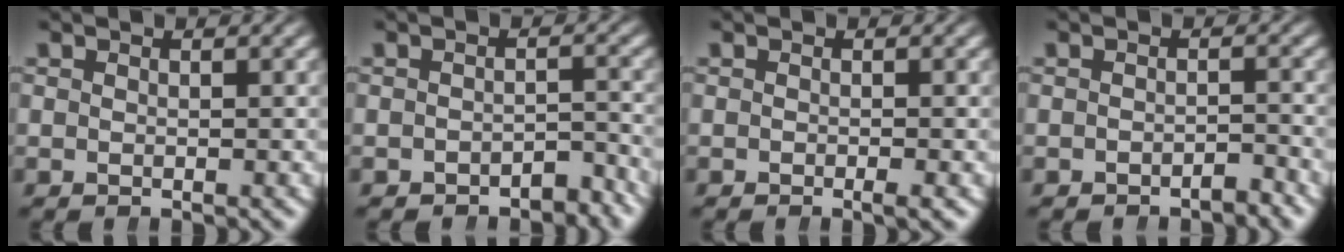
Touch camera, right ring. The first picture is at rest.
{"total": 2.8, "force": [-2.8, 0.5, 0.1], "torque": [0.020, -0.004, -0.046]}
{"total": 0.6, "force": [-0.4, -0.4, 0.3], "torque": [0.004, 0.002, -0.008]}
{"total": 1.8, "force": [-1.8, 0.0, -0.2], "torque": [0.018, 0.001, -0.029]}